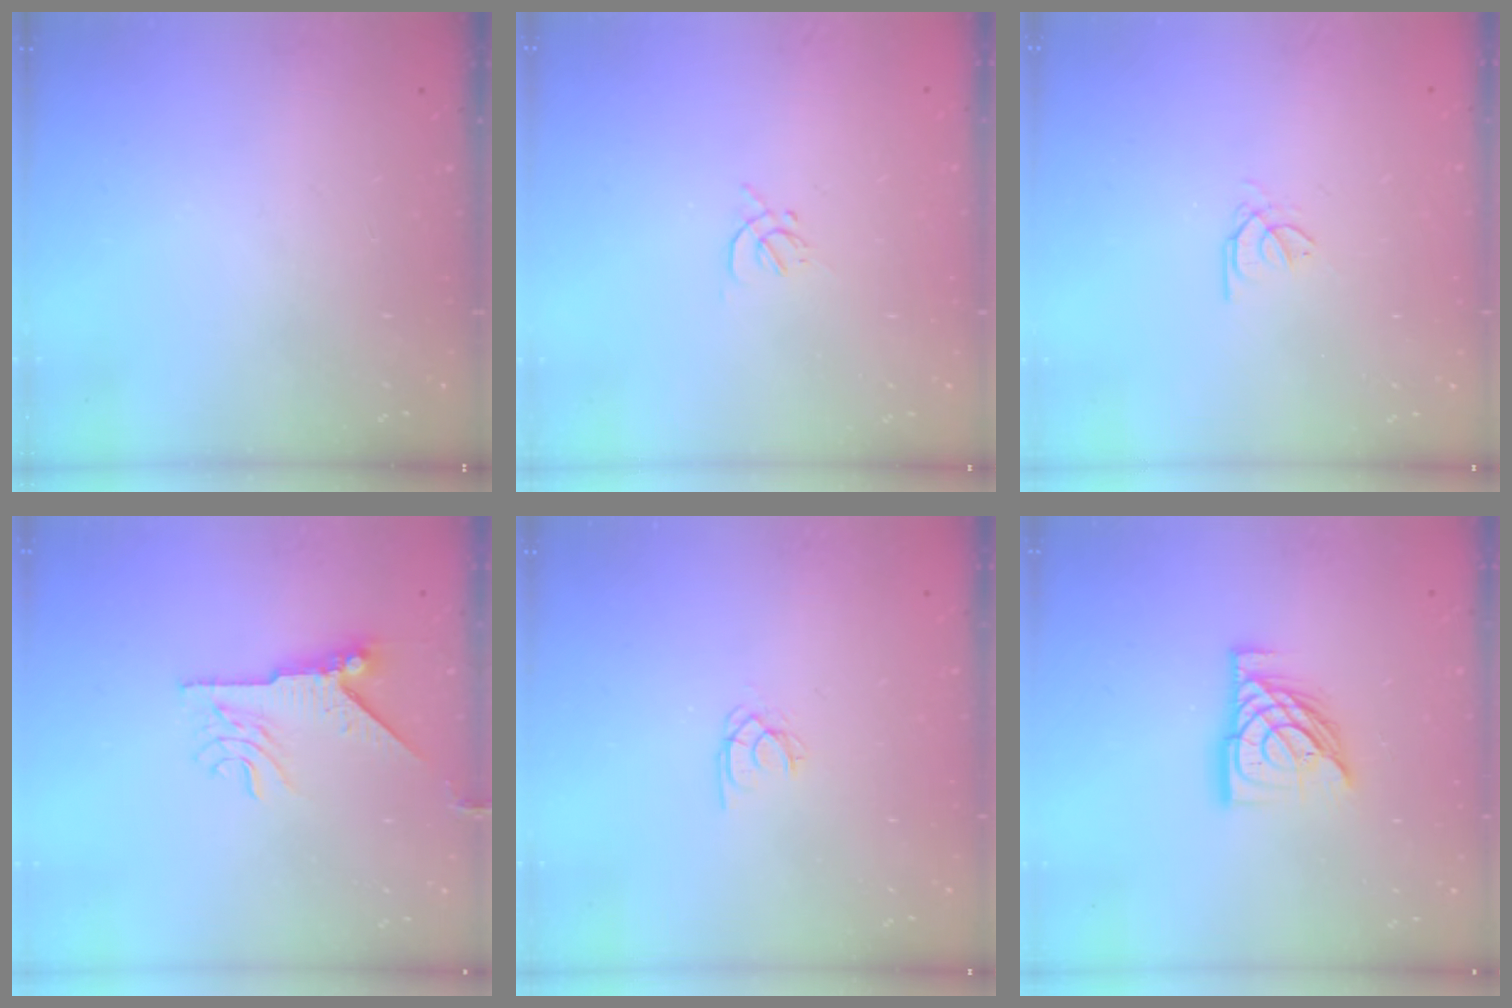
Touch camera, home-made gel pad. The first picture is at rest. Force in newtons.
{"total": 1.7, "press": 1.7, "slide": 0.5}
{"total": 0.7, "press": 0.6, "slide": 0.4}
{"total": 9.4, "press": 9.3, "slide": 1.3}
{"total": 1.7, "press": 1.7, "slide": 0.1}
{"total": 13.2, "press": 13.2, "slide": 1.1}